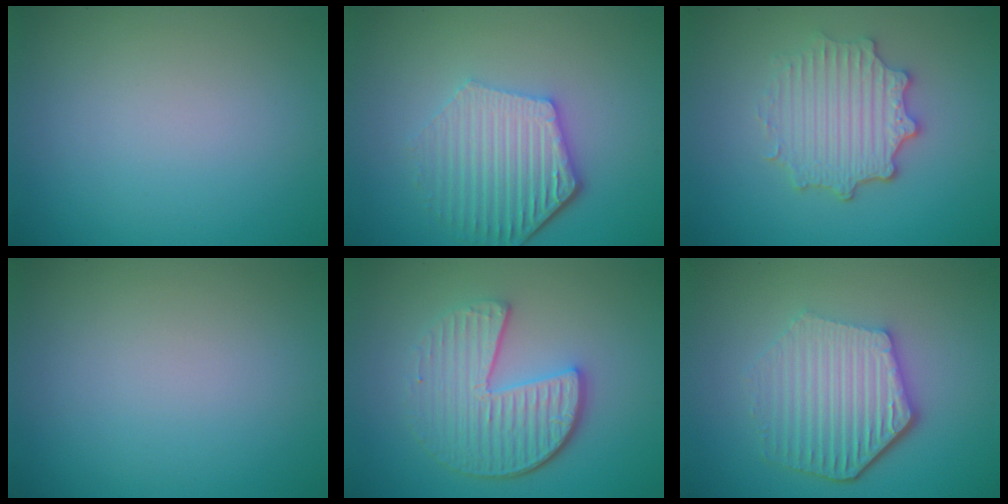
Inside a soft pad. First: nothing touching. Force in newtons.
{"total": 5.6, "press": 4.2, "slide": 3.7}
{"total": 4.5, "press": 3.6, "slide": 2.6}
{"total": 0.0}
{"total": 5.4, "press": 4.1, "slide": 3.6}
{"total": 6.1, "press": 4.6, "slide": 4.1}